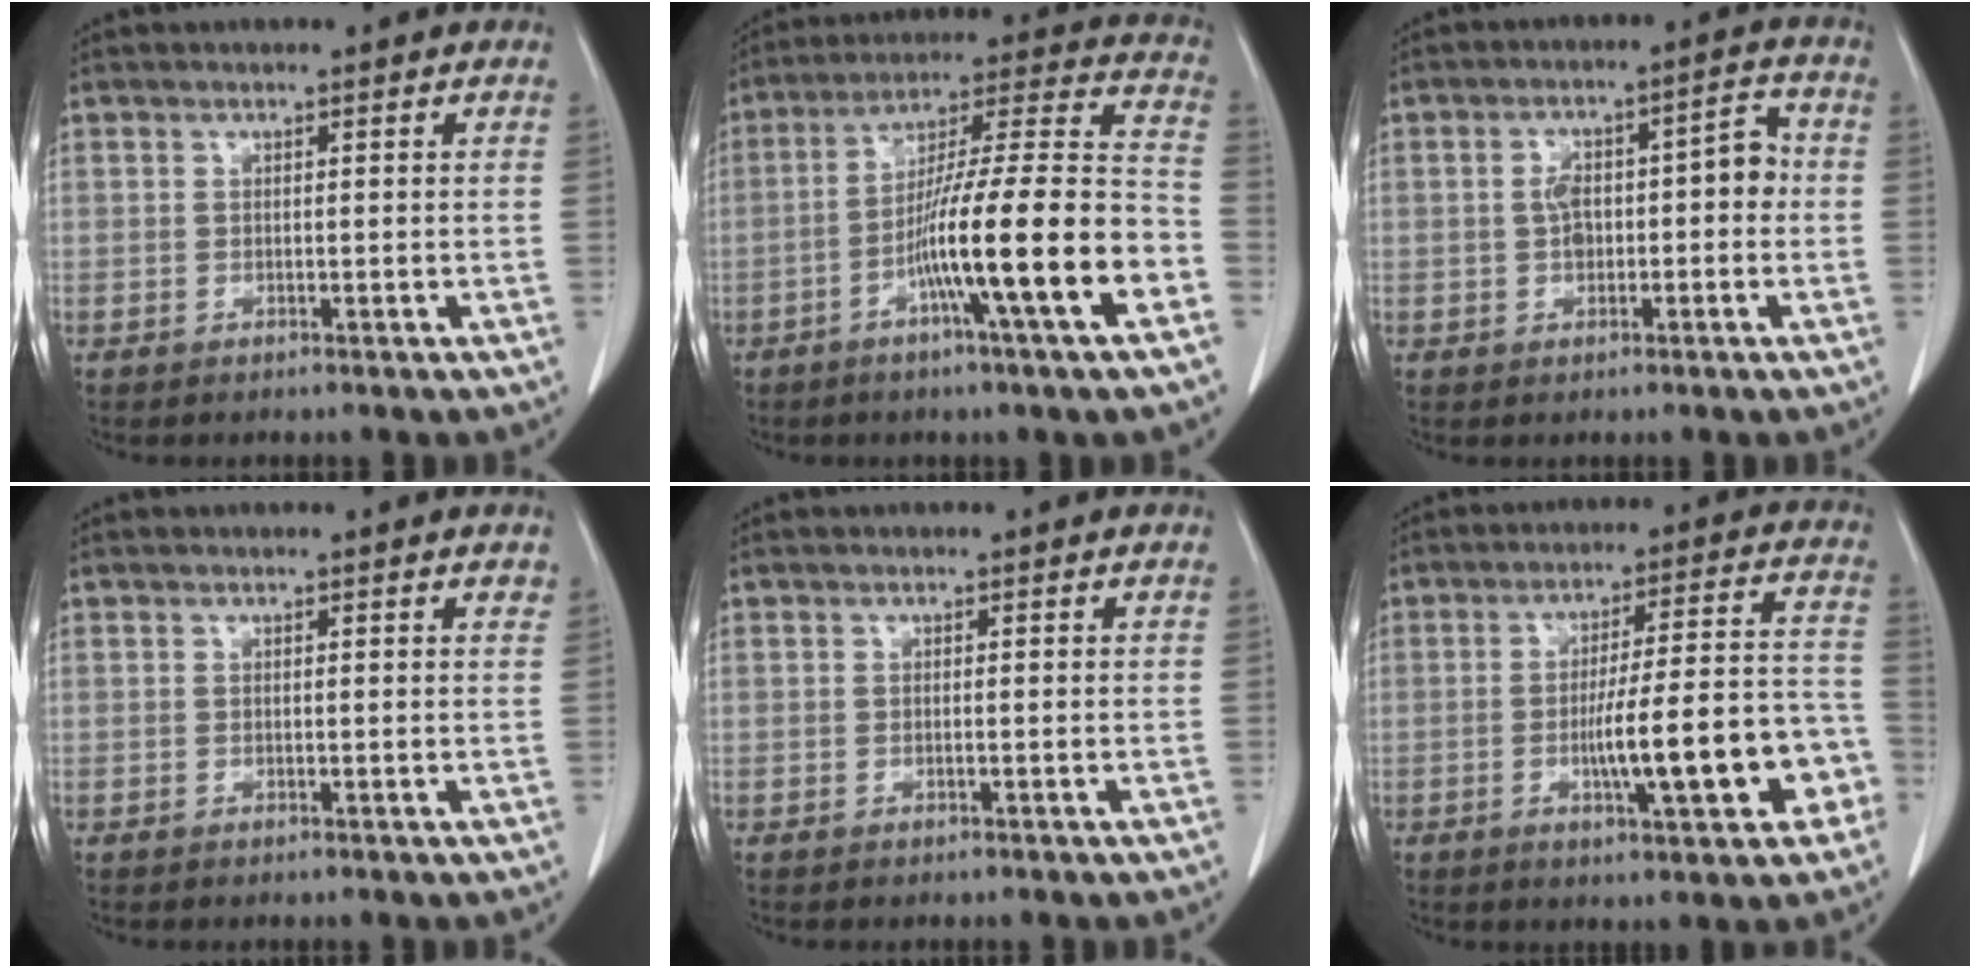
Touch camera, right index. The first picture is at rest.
{"total": 18.2, "force": [-6.8, -0.2, 16.9], "torque": [-0.273, 0.002, -0.113]}
{"total": 7.0, "force": [-0.4, 3.2, 6.2], "torque": [-0.096, 0.038, -0.006]}
{"total": 0.8, "force": [0.6, 0.2, 0.4], "torque": [-0.005, 0.000, 0.000]}
{"total": 0.0}
{"total": 13.9, "force": [-4.3, 2.4, 13.0], "torque": [-0.192, 0.025, -0.055]}